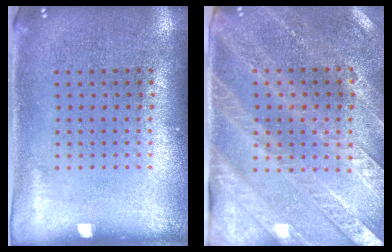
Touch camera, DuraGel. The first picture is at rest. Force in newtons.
{"total": 2.8, "press": 2.6, "slide": 1.0}